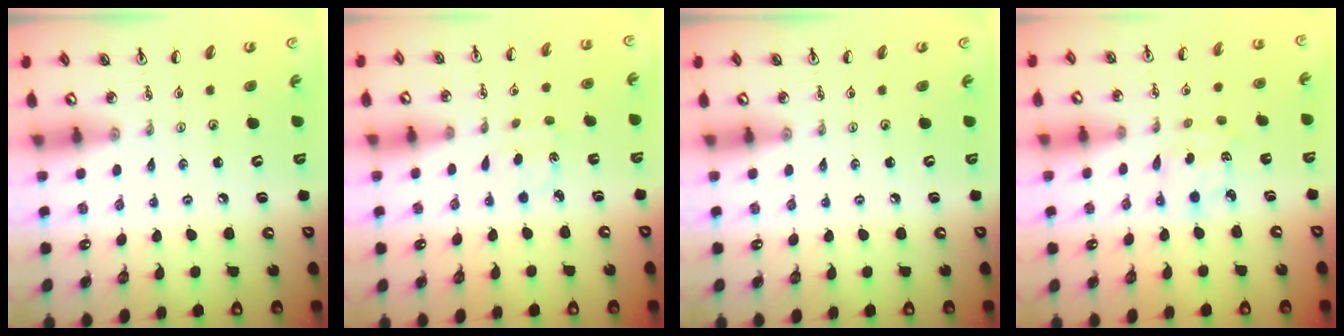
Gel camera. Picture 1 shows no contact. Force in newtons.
{"total": 2.9, "press": 2.9, "slide": 0.4}
{"total": 0.0}
{"total": 2.9, "press": 2.9, "slide": 0.2}